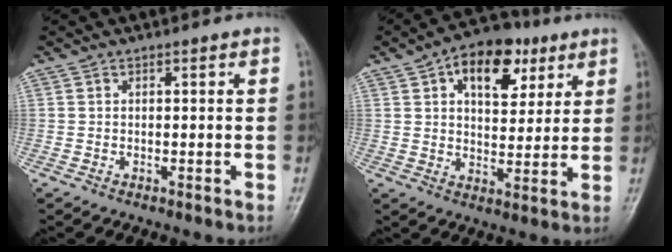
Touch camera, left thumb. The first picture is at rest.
{"total": 13.2, "force": [6.1, 7.8, 8.7], "torque": [-0.091, -0.010, 0.090]}